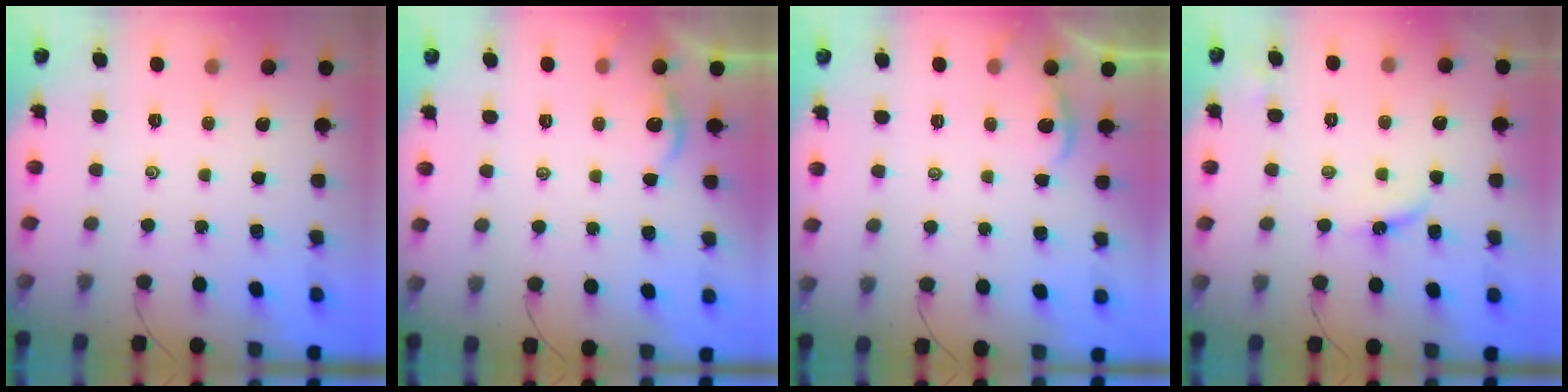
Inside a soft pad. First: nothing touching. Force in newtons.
{"total": 2.4, "press": 2.4, "slide": 0.1}
{"total": 1.5, "press": 1.5, "slide": 0.2}
{"total": 5.6, "press": 5.6, "slide": 0.5}